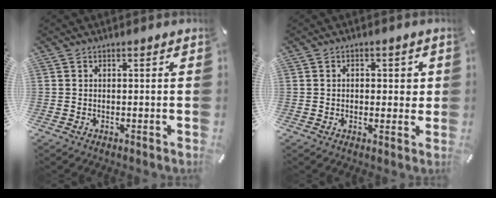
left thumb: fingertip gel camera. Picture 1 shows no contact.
{"total": 3.0, "force": [0.1, 2.3, 1.9], "torque": [-0.013, 0.000, -0.007]}